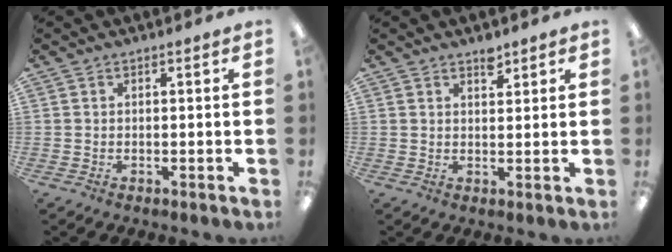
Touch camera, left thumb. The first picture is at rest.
{"total": 2.8, "force": [2.3, 1.2, 1.0], "torque": [0.001, -0.015, 0.037]}